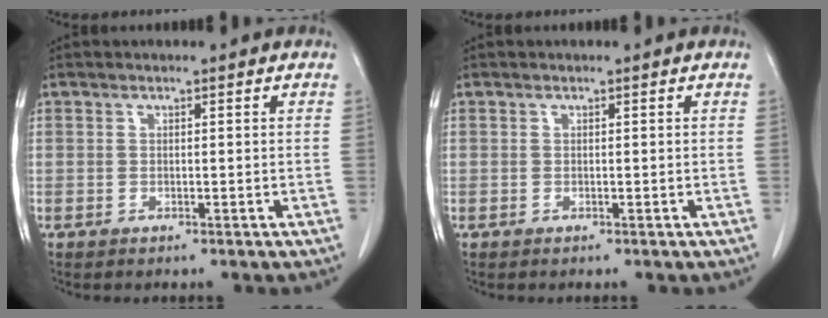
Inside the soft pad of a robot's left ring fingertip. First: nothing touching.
{"total": 0.0}